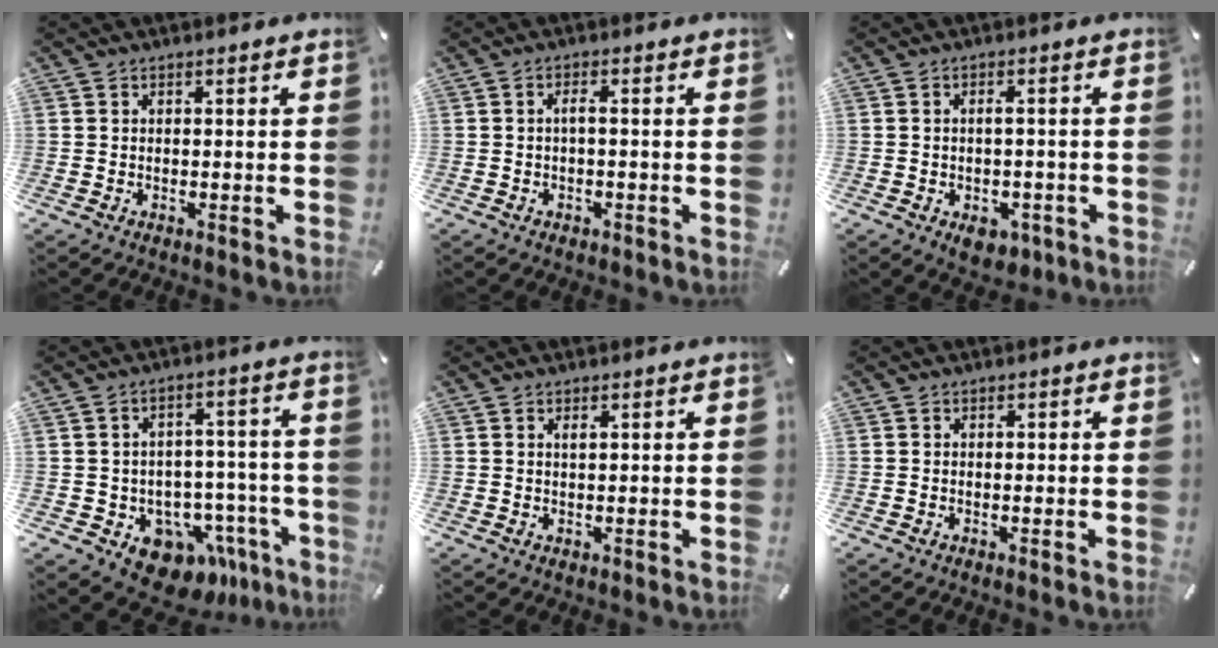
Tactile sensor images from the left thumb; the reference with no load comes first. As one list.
[{"total": 2.1, "force": [-0.4, 0.7, 1.9], "torque": [-0.034, 0.005, -0.010]}, {"total": 4.8, "force": [-1.8, 2.9, 3.4], "torque": [-0.052, 0.012, -0.027]}, {"total": 11.4, "force": [-6.6, 7.9, 4.9], "torque": [-0.047, 0.044, -0.099]}, {"total": 1.0, "force": [0.4, 0.4, 0.9], "torque": [-0.017, 0.001, 0.006]}, {"total": 0.5, "force": [-0.2, 0.3, 0.4], "torque": [-0.007, -0.001, -0.005]}]